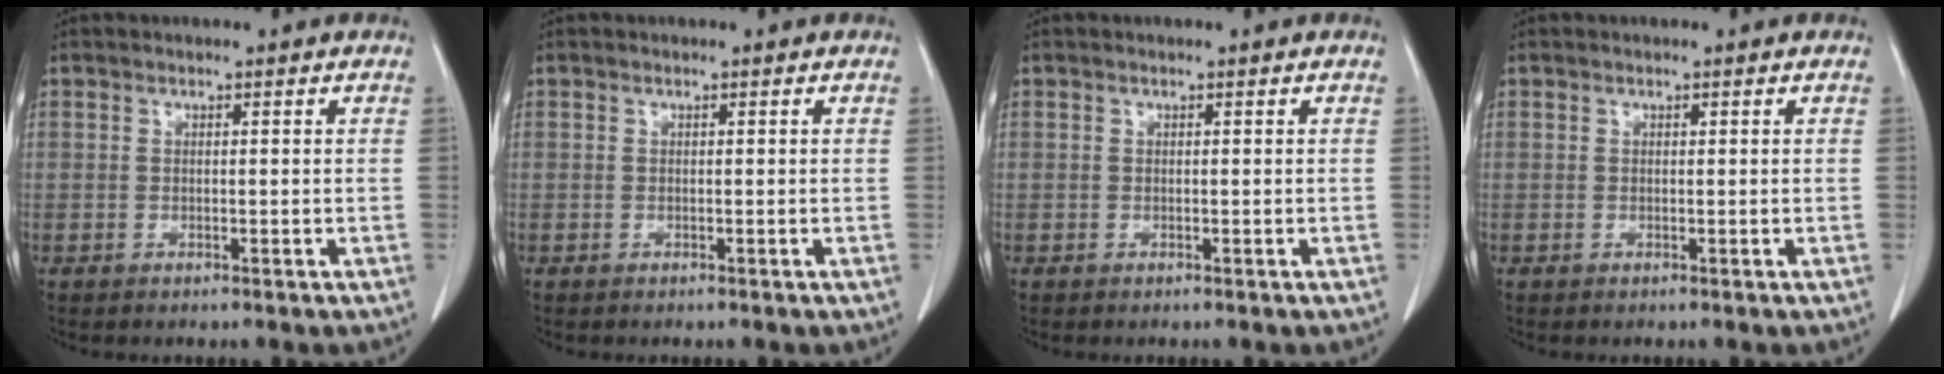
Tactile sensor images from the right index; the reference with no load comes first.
{"total": 0.0}
{"total": 0.0}
{"total": 0.0}